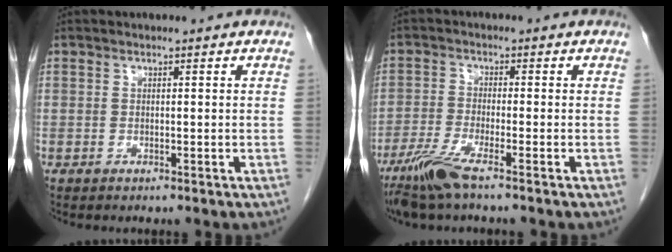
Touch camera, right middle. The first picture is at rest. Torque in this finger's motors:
{"motor_torque": [0.89, -0.67, 0.24, 0.07]}